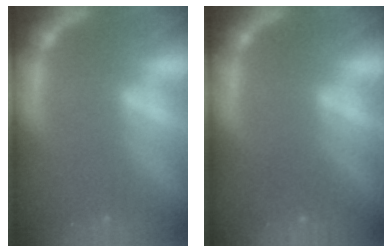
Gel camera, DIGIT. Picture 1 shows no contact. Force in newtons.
{"total": 1.0}